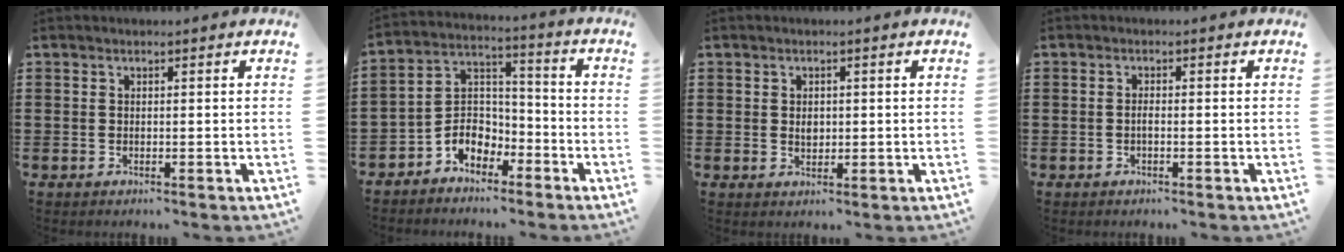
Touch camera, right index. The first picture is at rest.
{"total": 5.9, "force": [-3.7, 4.2, 1.9], "torque": [-0.051, 0.007, -0.078]}
{"total": 1.8, "force": [0.2, 1.2, 1.3], "torque": [-0.018, 0.003, 0.001]}
{"total": 1.0, "force": [-0.4, 0.2, 0.9], "torque": [-0.019, -0.003, -0.006]}